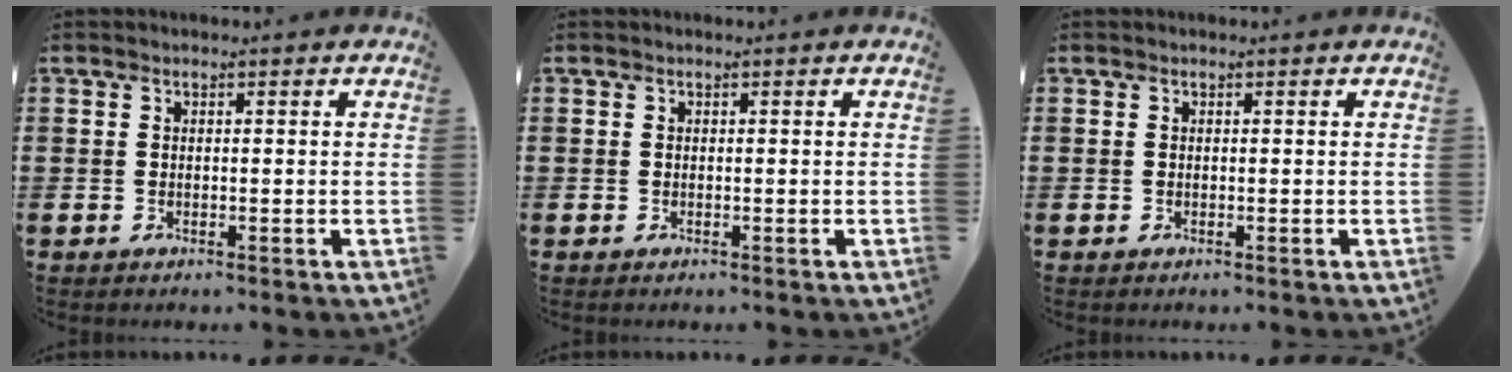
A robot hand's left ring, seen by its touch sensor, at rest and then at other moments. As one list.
[{"total": 0.0}, {"total": 0.0}]